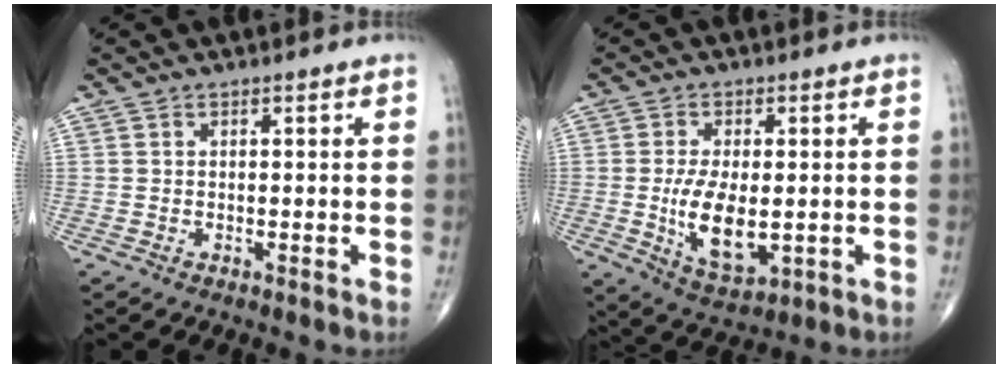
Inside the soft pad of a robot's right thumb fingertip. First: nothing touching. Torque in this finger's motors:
{"motor_torque": [2.66, 2.35, 1.27, -0.33, 0.34]}